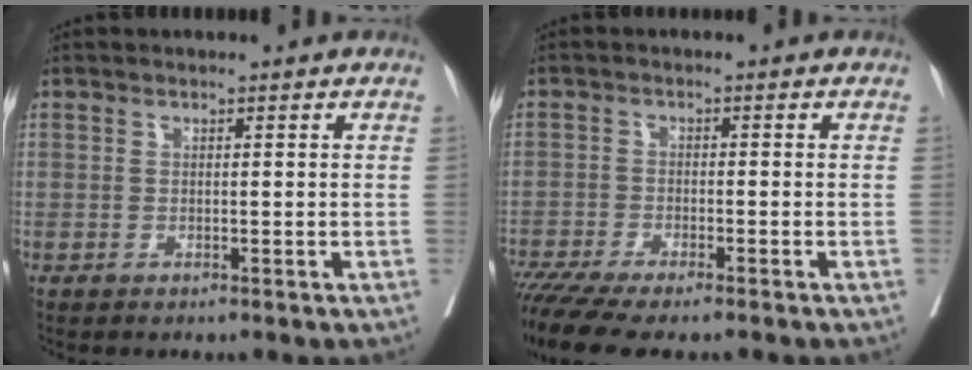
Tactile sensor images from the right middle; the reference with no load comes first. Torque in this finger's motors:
{"motor_torque": [1.09, -1.05, 0.19, 0.07]}